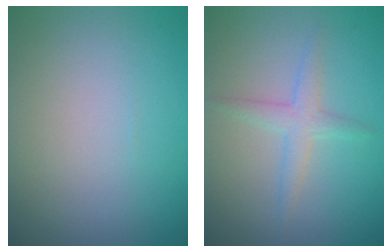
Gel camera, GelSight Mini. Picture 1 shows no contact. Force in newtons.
{"total": 2.2, "press": 2.2, "slide": 0.1}